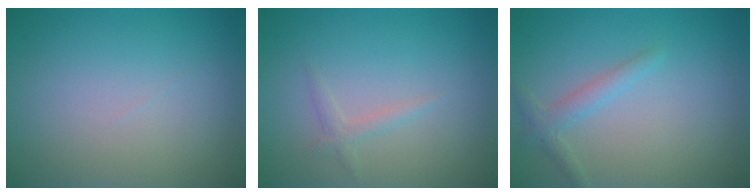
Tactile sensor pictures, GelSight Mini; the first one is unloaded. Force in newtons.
{"total": 1.1, "press": 1.1, "slide": 0.0}
{"total": 1.6, "press": 1.6, "slide": 0.1}